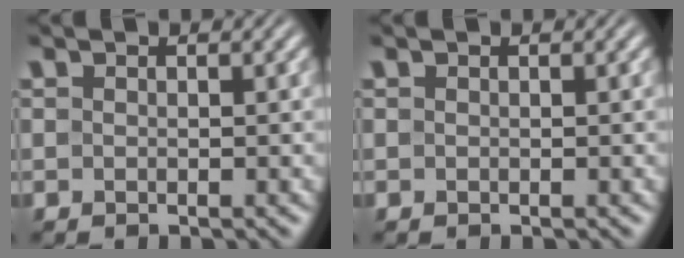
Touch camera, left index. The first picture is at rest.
{"total": 0.0}